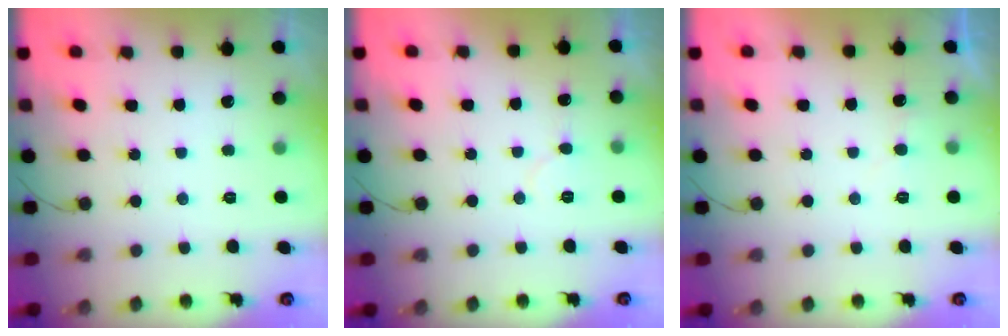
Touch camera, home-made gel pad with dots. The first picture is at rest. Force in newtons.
{"total": 5.4, "press": 5.4, "slide": 0.4}
{"total": 5.1, "press": 5.1, "slide": 0.4}